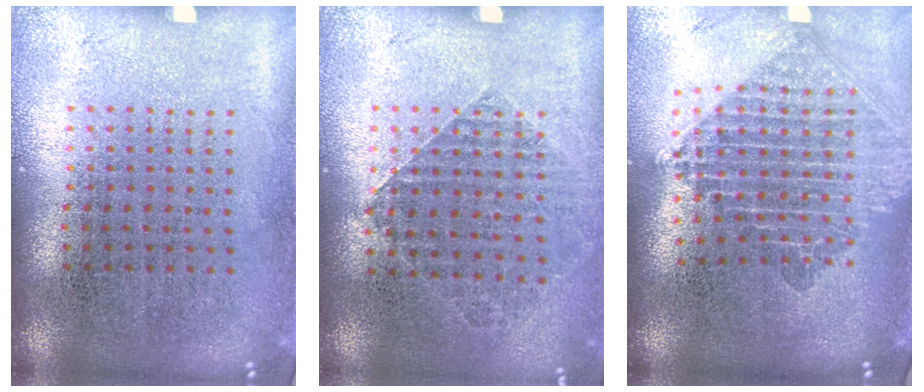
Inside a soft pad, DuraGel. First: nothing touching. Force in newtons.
{"total": 0.9, "press": 0.9, "slide": 0.1}
{"total": 2.3, "press": 1.8, "slide": 1.4}